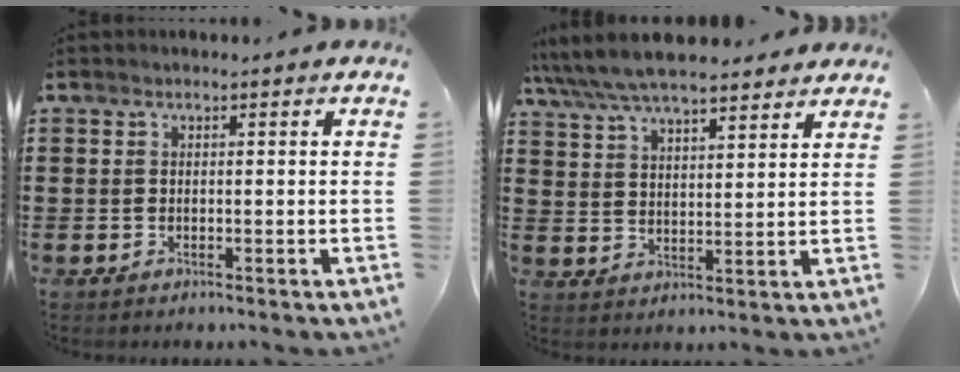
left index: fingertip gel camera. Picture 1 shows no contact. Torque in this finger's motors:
{"motor_torque": [1.44, -0.70, 1.05, 0.21]}